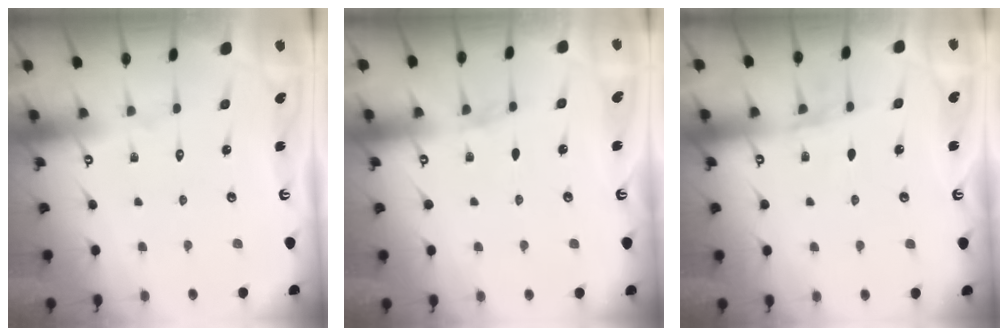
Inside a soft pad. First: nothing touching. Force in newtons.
{"total": 4.8, "press": 3.9, "slide": 2.7}
{"total": 5.1, "press": 4.9, "slide": 1.5}